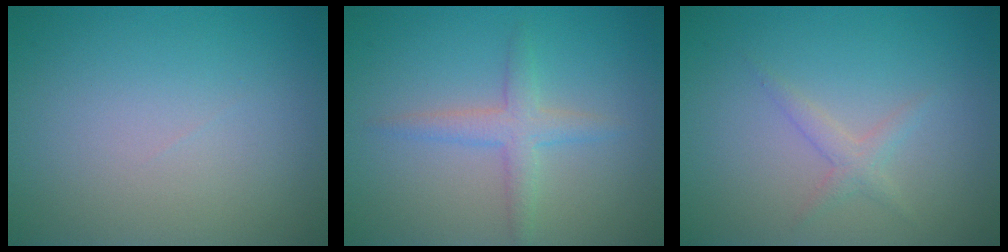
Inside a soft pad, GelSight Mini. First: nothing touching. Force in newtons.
{"total": 2.4, "press": 2.4, "slide": 0.0}
{"total": 1.4, "press": 1.4, "slide": 0.0}